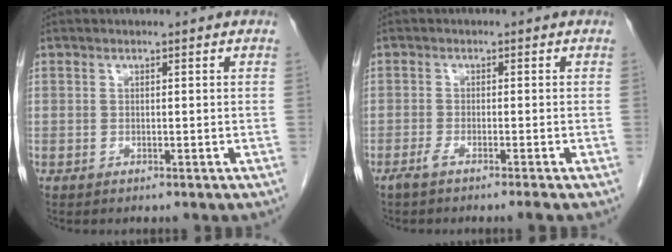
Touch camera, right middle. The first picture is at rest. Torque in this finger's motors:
{"motor_torque": [-0.26, -0.37, -0.03, 0.00]}